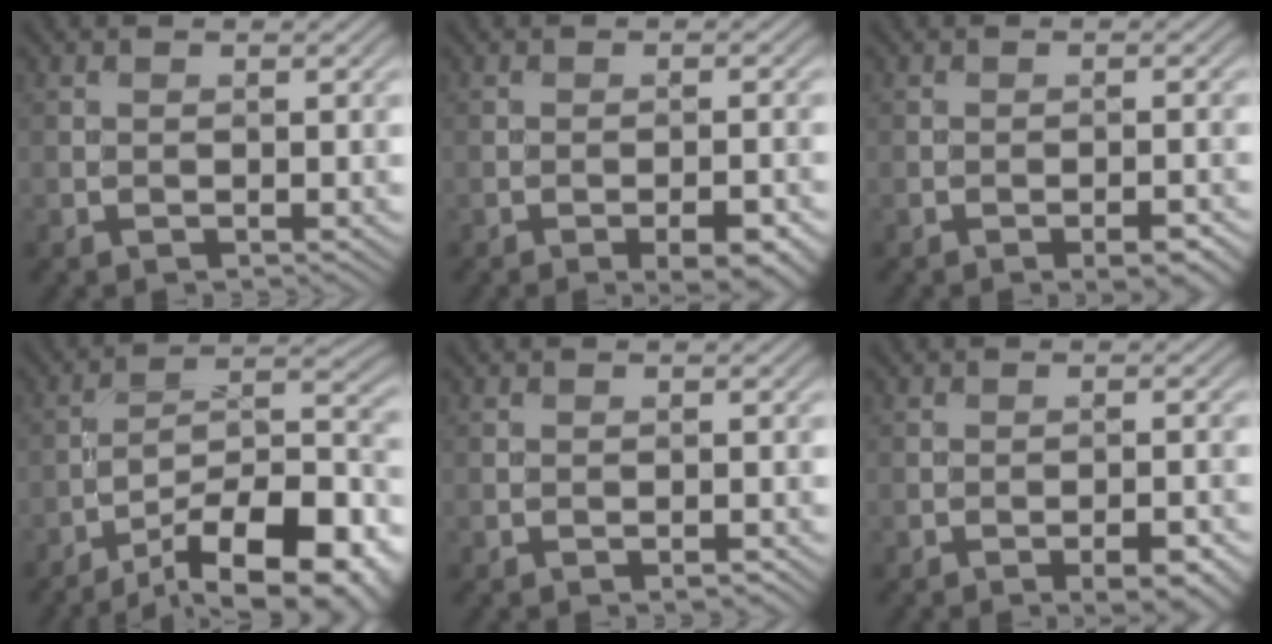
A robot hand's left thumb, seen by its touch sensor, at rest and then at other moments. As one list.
[{"total": 4.7, "force": [-2.7, 1.5, 3.6], "torque": [-0.058, 0.009, -0.030]}, {"total": 2.9, "force": [-1.8, 0.8, 2.1], "torque": [-0.032, 0.006, -0.024]}, {"total": 17.5, "force": [-12.4, 5.7, 10.9], "torque": [-0.159, -0.016, -0.185]}, {"total": 0.9, "force": [-0.6, 0.3, 0.6], "torque": [-0.010, 0.001, -0.010]}, {"total": 4.2, "force": [-2.5, 1.2, 3.1], "torque": [-0.050, 0.011, -0.030]}]